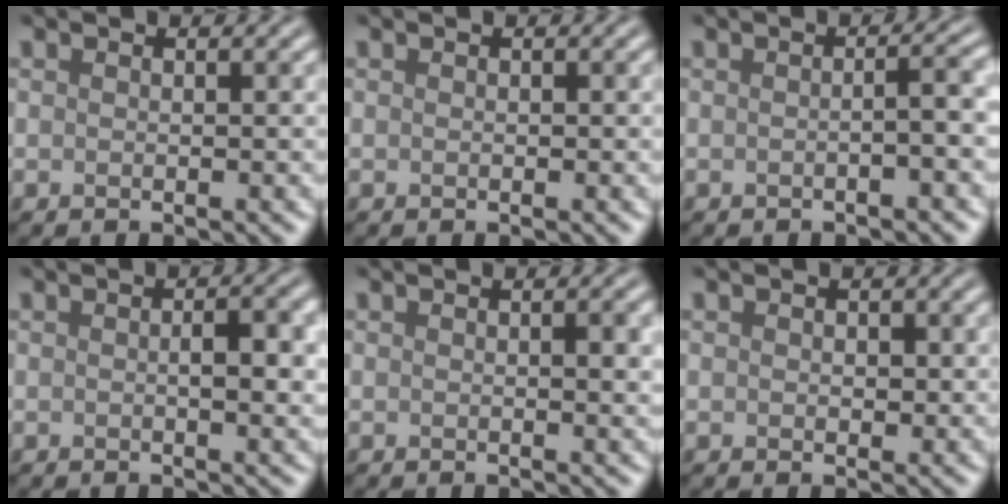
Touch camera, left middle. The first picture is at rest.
{"total": 0.0}
{"total": 2.2, "force": [-0.5, 0.6, 2.1], "torque": [-0.024, 0.011, -0.014]}
{"total": 2.8, "force": [0.0, 0.8, 2.7], "torque": [-0.043, 0.001, 0.000]}
{"total": 1.7, "force": [0.2, 0.4, 1.6], "torque": [-0.021, 0.001, 0.003]}
{"total": 0.9, "force": [0.2, 0.7, 0.5], "torque": [-0.006, -0.002, 0.002]}